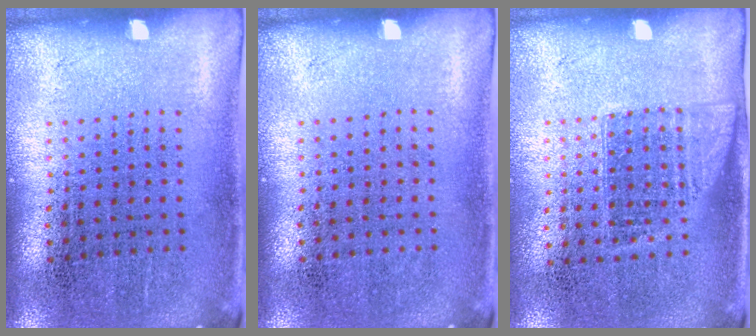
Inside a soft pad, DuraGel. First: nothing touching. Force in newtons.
{"total": 0.0}
{"total": 0.9, "press": 0.8, "slide": 0.5}